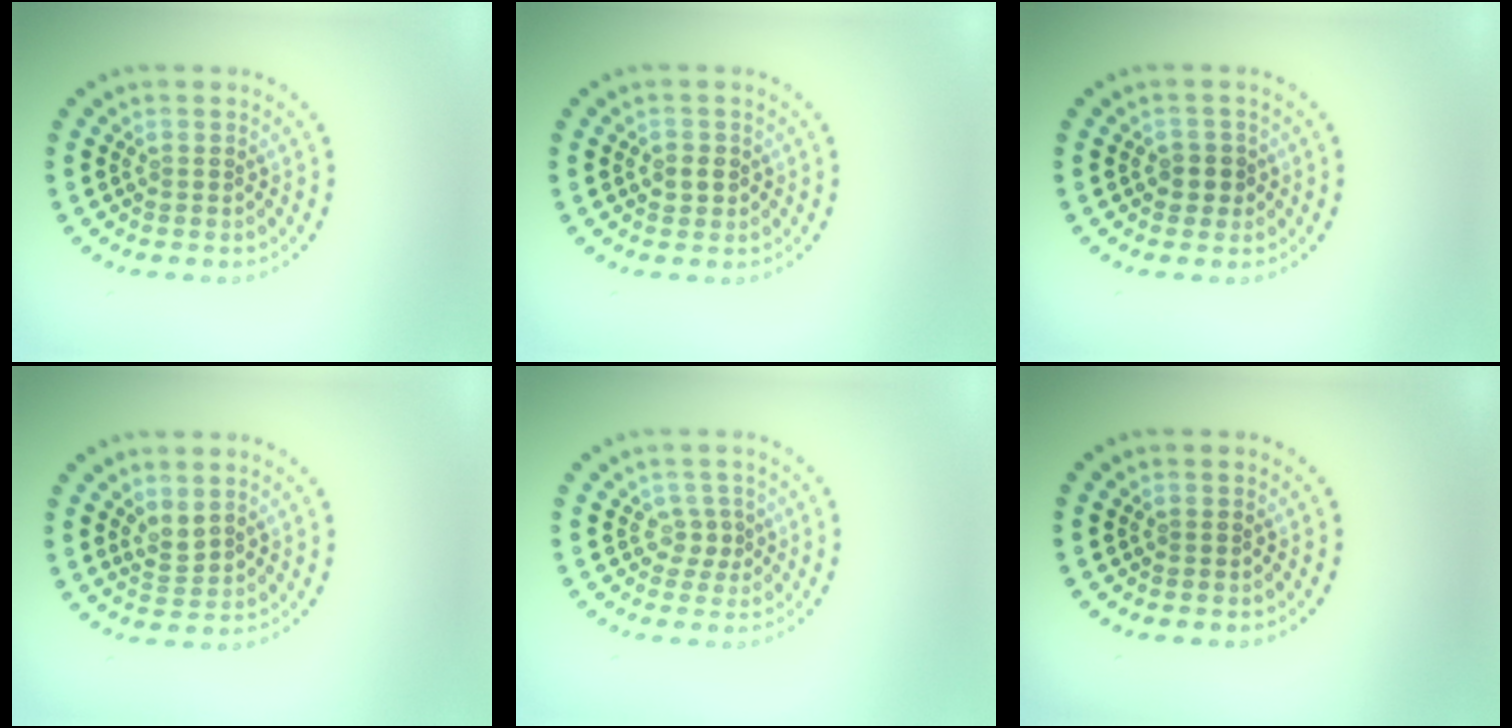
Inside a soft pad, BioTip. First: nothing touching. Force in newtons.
{"total": 1.4, "press": 1.4, "slide": 0.3}
{"total": 1.7, "press": 1.5, "slide": 0.7}
{"total": 1.7, "press": 1.2, "slide": 1.1}
{"total": 1.3, "press": 0.9, "slide": 1.0}
{"total": 0.0}